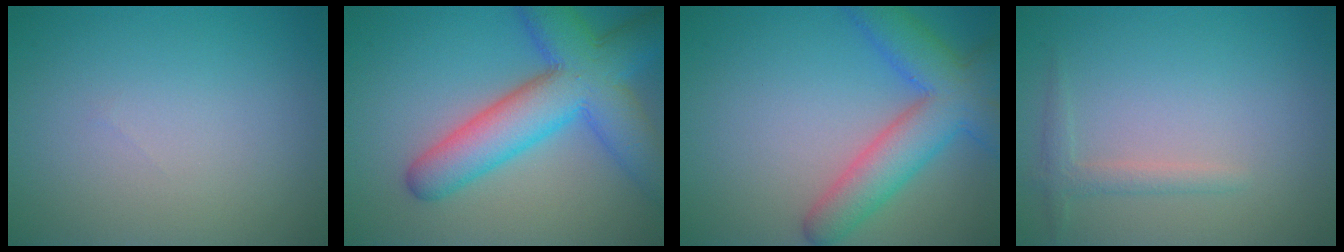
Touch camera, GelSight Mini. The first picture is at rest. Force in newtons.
{"total": 9.3, "press": 9.3, "slide": 0.3}
{"total": 6.9, "press": 6.9, "slide": 0.3}
{"total": 1.5, "press": 1.5, "slide": 0.1}